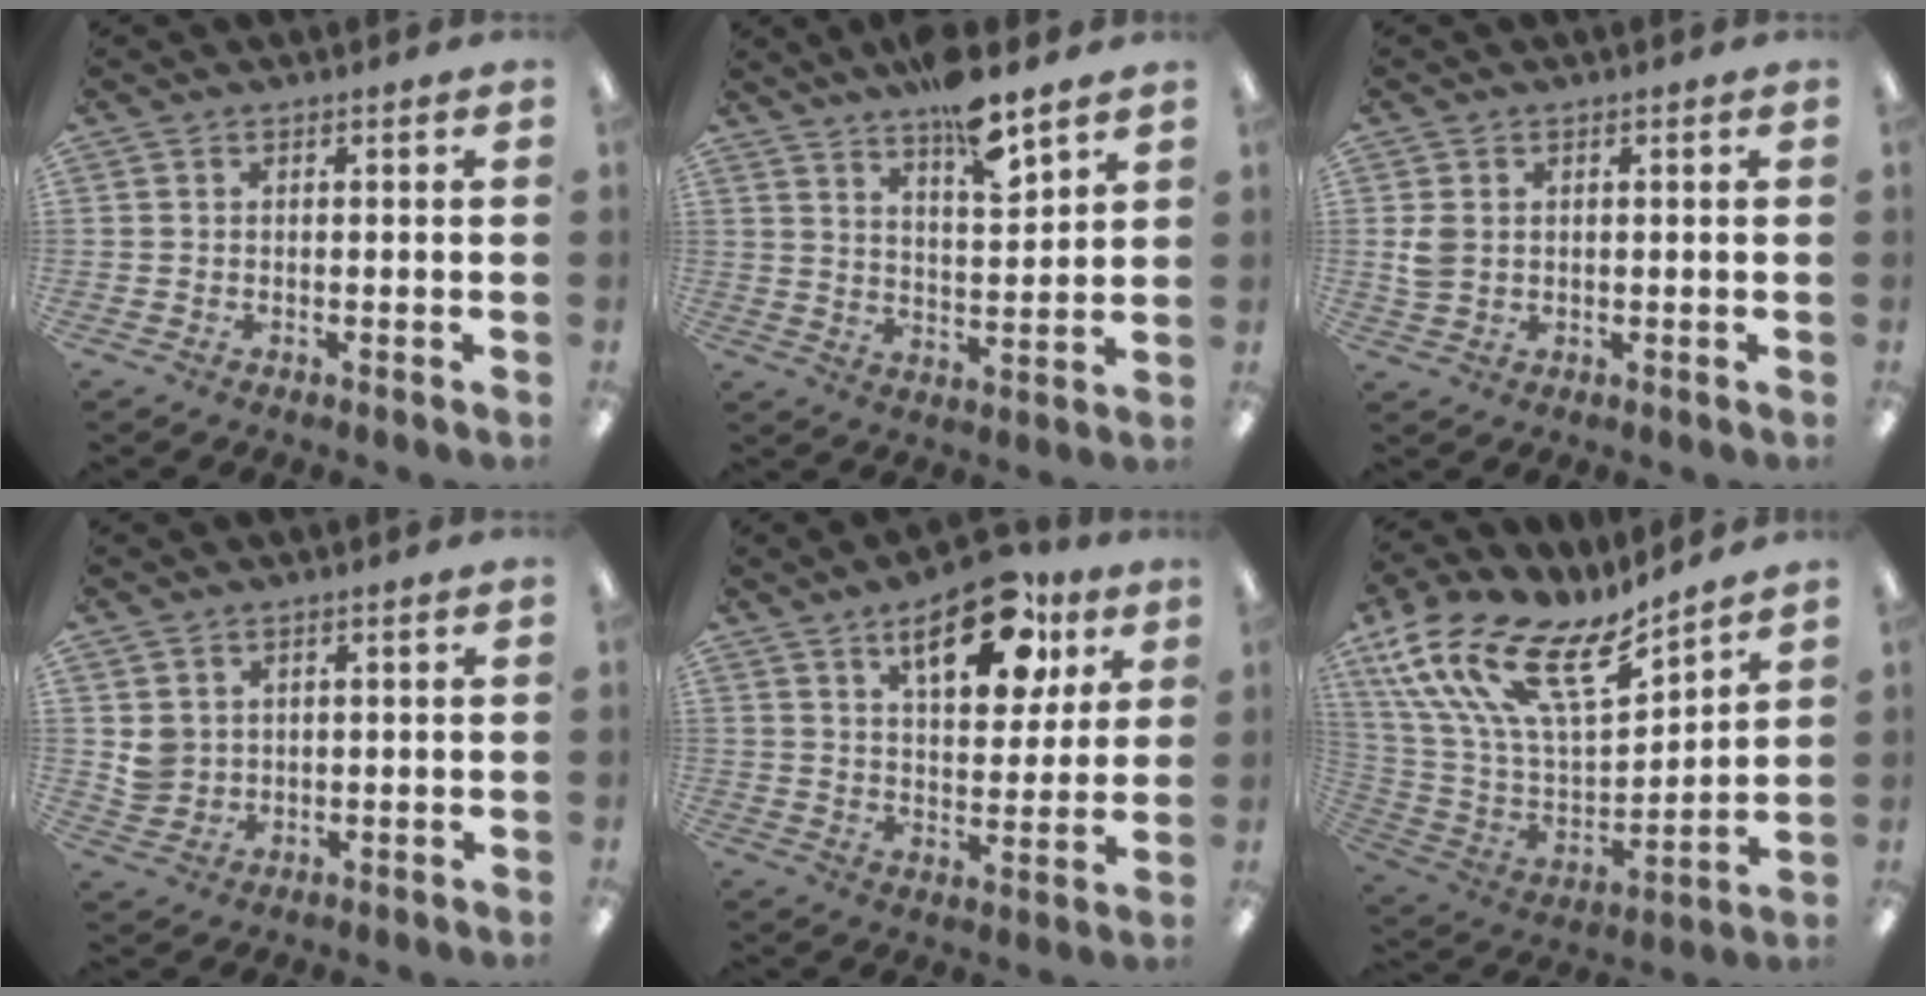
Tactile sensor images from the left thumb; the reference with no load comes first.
{"total": 10.4, "force": [8.5, 2.2, 5.6], "torque": [-0.086, -0.055, 0.146]}
{"total": 3.8, "force": [0.4, 2.9, 2.4], "torque": [-0.040, 0.003, 0.006]}
{"total": 3.9, "force": [1.3, 3.7, 0.7], "torque": [-0.007, 0.001, 0.023]}
{"total": 17.5, "force": [9.6, 8.0, 12.3], "torque": [-0.163, -0.037, 0.153]}
{"total": 21.0, "force": [13.3, 8.9, 13.6], "torque": [-0.280, -0.090, 0.236]}